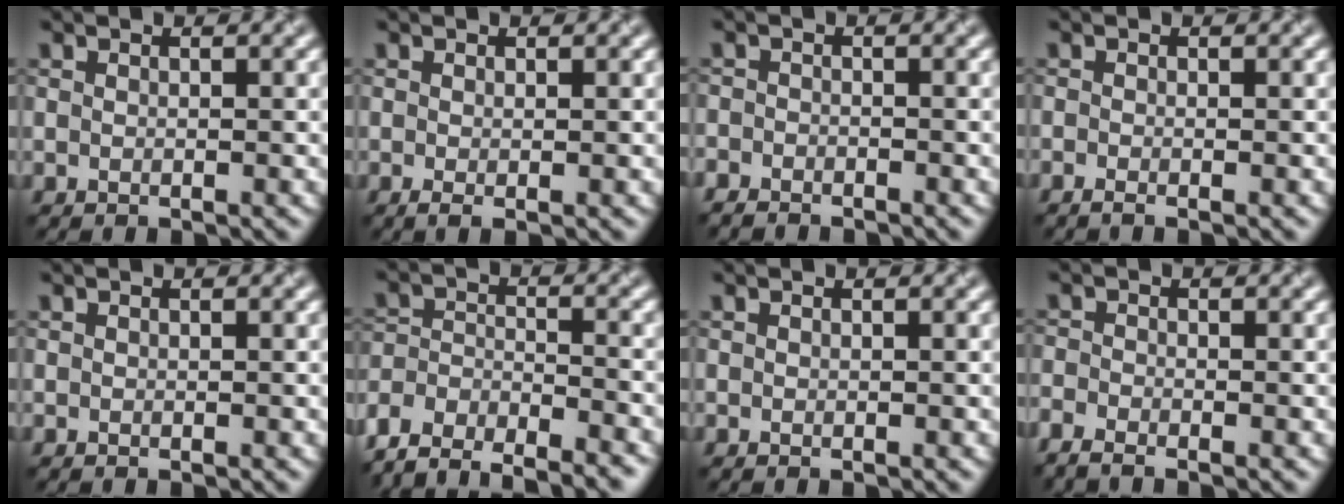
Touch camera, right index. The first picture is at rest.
{"total": 1.0, "force": [-0.1, 0.3, 0.9], "torque": [-0.018, 0.000, -0.002]}
{"total": 2.0, "force": [-1.9, 0.5, 0.2], "torque": [-0.001, -0.001, -0.041]}
{"total": 0.8, "force": [-0.6, 0.0, 0.5], "torque": [-0.014, 0.001, -0.013]}
{"total": 0.0}
{"total": 8.2, "force": [-7.6, 2.1, 2.2], "torque": [-0.035, -0.010, -0.129]}
{"total": 0.0}
{"total": 2.2, "force": [-2.0, 0.4, 0.9], "torque": [-0.025, -0.005, -0.043]}